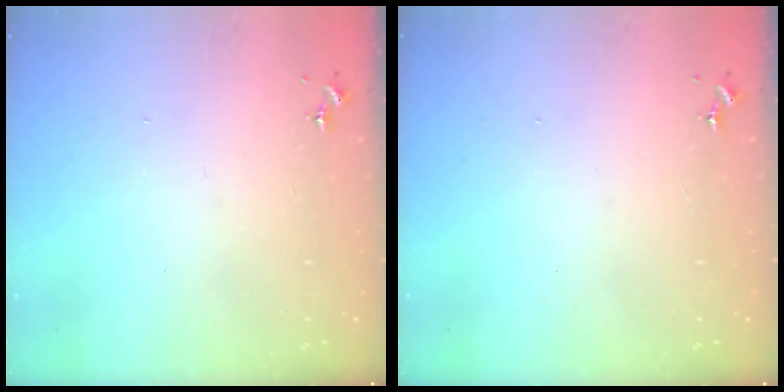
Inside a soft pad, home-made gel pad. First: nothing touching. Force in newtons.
{"total": 0.0}